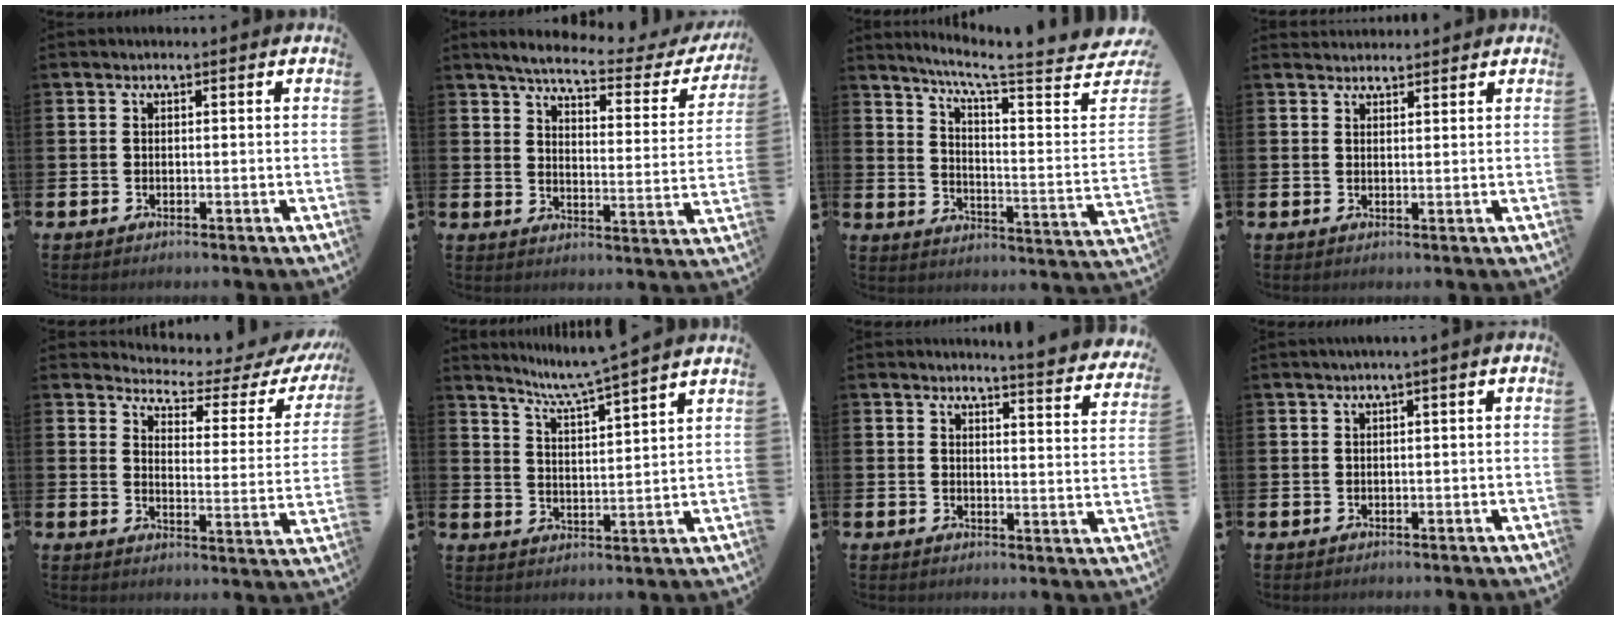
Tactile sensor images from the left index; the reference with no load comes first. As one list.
[{"total": 5.4, "force": [4.6, 0.9, 2.6], "torque": [-0.065, -0.034, 0.070]}, {"total": 5.3, "force": [4.5, -0.2, 2.8], "torque": [-0.058, -0.067, 0.061]}, {"total": 2.1, "force": [2.0, 0.5, -0.1], "torque": [0.010, -0.010, 0.035]}, {"total": 3.1, "force": [2.8, 1.0, 1.0], "torque": [-0.032, -0.034, 0.034]}, {"total": 5.6, "force": [5.3, -1.1, 1.6], "torque": [-0.056, -0.036, 0.089]}, {"total": 4.7, "force": [4.6, -0.4, 0.5], "torque": [-0.005, -0.036, 0.078]}, {"total": 0.8, "force": [-0.1, 0.0, 0.8], "torque": [-0.017, 0.001, -0.002]}]